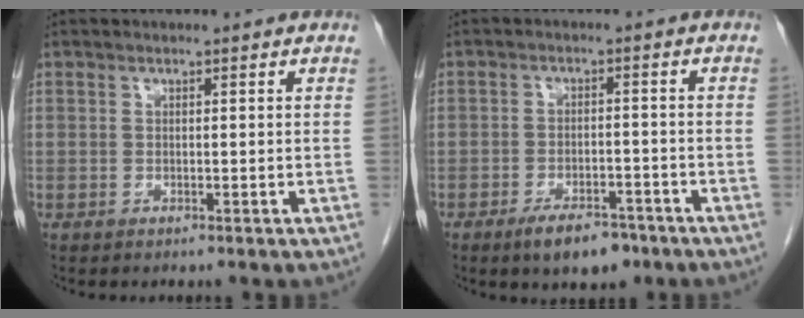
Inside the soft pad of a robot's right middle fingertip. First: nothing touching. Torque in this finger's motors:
{"motor_torque": [1.22, -0.92, 0.13, 0.07]}